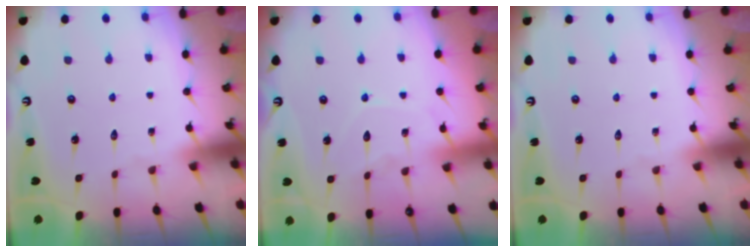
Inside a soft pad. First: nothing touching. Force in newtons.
{"total": 7.5, "press": 7.4, "slide": 0.7}
{"total": 0.0}